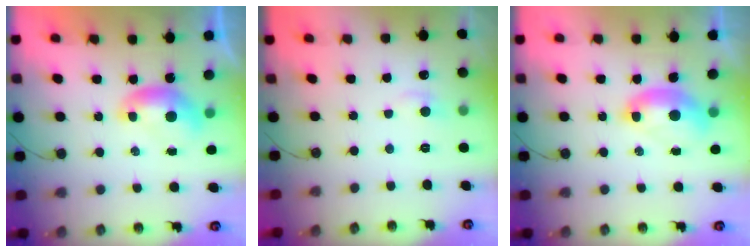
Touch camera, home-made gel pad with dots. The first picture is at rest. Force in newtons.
{"total": 1.2, "press": 0.8, "slide": 0.8}
{"total": 2.6, "press": 2.6, "slide": 0.6}